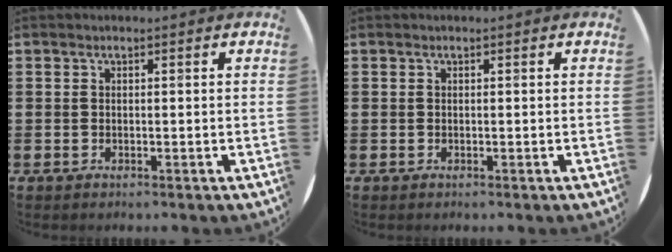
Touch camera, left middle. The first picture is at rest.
{"total": 0.0}